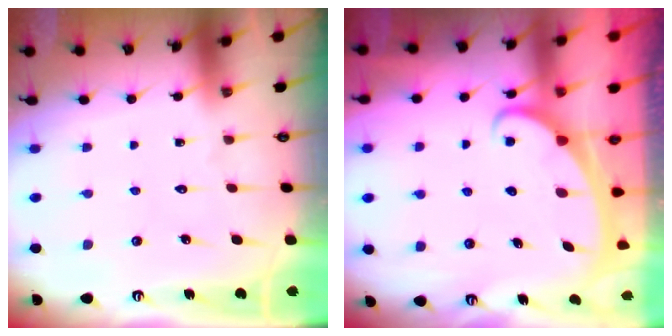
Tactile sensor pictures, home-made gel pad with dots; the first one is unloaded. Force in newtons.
{"total": 2.3, "press": 2.3, "slide": 0.3}